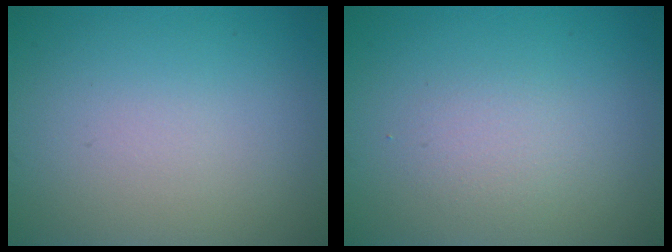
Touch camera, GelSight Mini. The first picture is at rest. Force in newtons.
{"total": 1.4, "press": 1.4, "slide": 0.1}